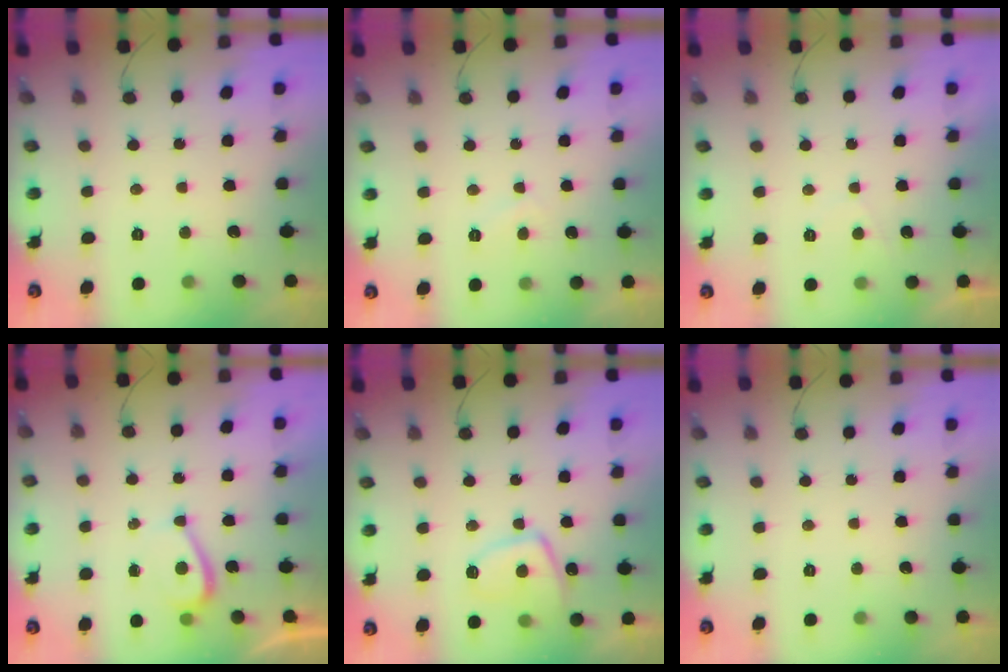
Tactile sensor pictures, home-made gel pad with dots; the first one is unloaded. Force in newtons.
{"total": 2.1, "press": 2.0, "slide": 0.5}
{"total": 0.8, "press": 0.6, "slide": 0.6}
{"total": 3.4, "press": 3.4, "slide": 0.5}
{"total": 10.6, "press": 10.5, "slide": 1.2}
{"total": 0.0}